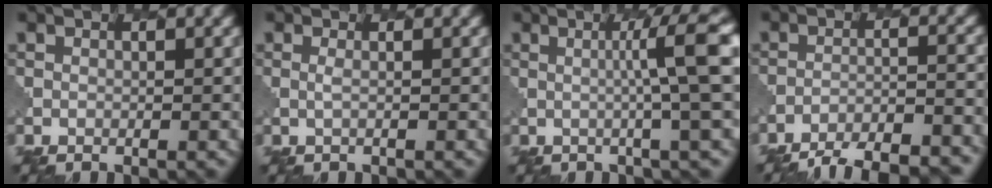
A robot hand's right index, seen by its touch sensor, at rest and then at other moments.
{"total": 0.9, "force": [0.5, 0.3, 0.7], "torque": [-0.011, -0.003, 0.006]}
{"total": 6.9, "force": [1.2, 0.6, 6.7], "torque": [-0.097, 0.010, 0.022]}
{"total": 10.1, "force": [-9.2, 2.3, 3.6], "torque": [-0.052, -0.009, -0.117]}